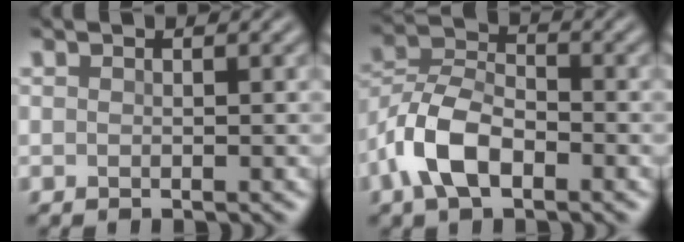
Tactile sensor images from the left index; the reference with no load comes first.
{"total": 6.2, "force": [-2.9, 3.4, 4.2], "torque": [-0.083, 0.007, -0.071]}